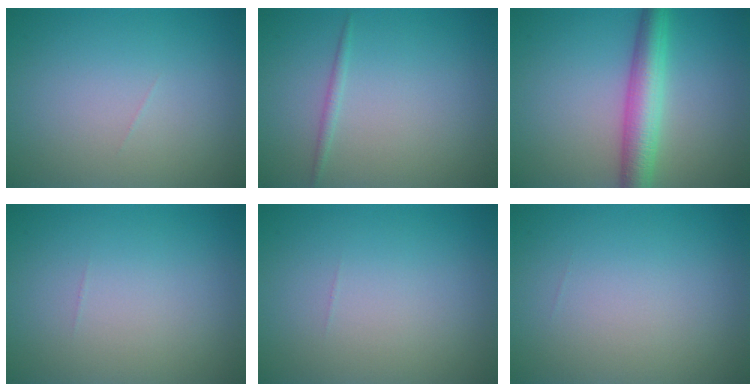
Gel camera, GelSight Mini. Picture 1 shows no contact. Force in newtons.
{"total": 0.8, "press": 0.8, "slide": 0.0}
{"total": 4.9, "press": 4.9, "slide": 0.1}
{"total": 0.0}
{"total": 0.0}
{"total": 0.0}